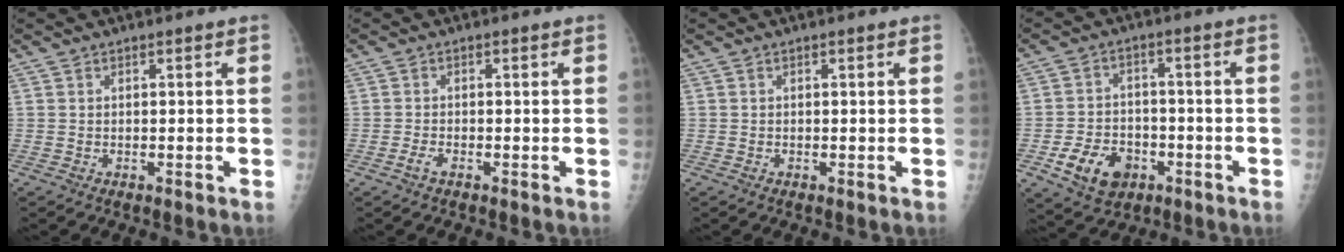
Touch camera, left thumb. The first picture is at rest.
{"total": 1.5, "force": [-0.9, 0.6, 1.1], "torque": [-0.025, 0.004, -0.019]}
{"total": 0.0}
{"total": 9.9, "force": [-4.1, 7.2, 5.3], "torque": [-0.070, 0.021, -0.063]}